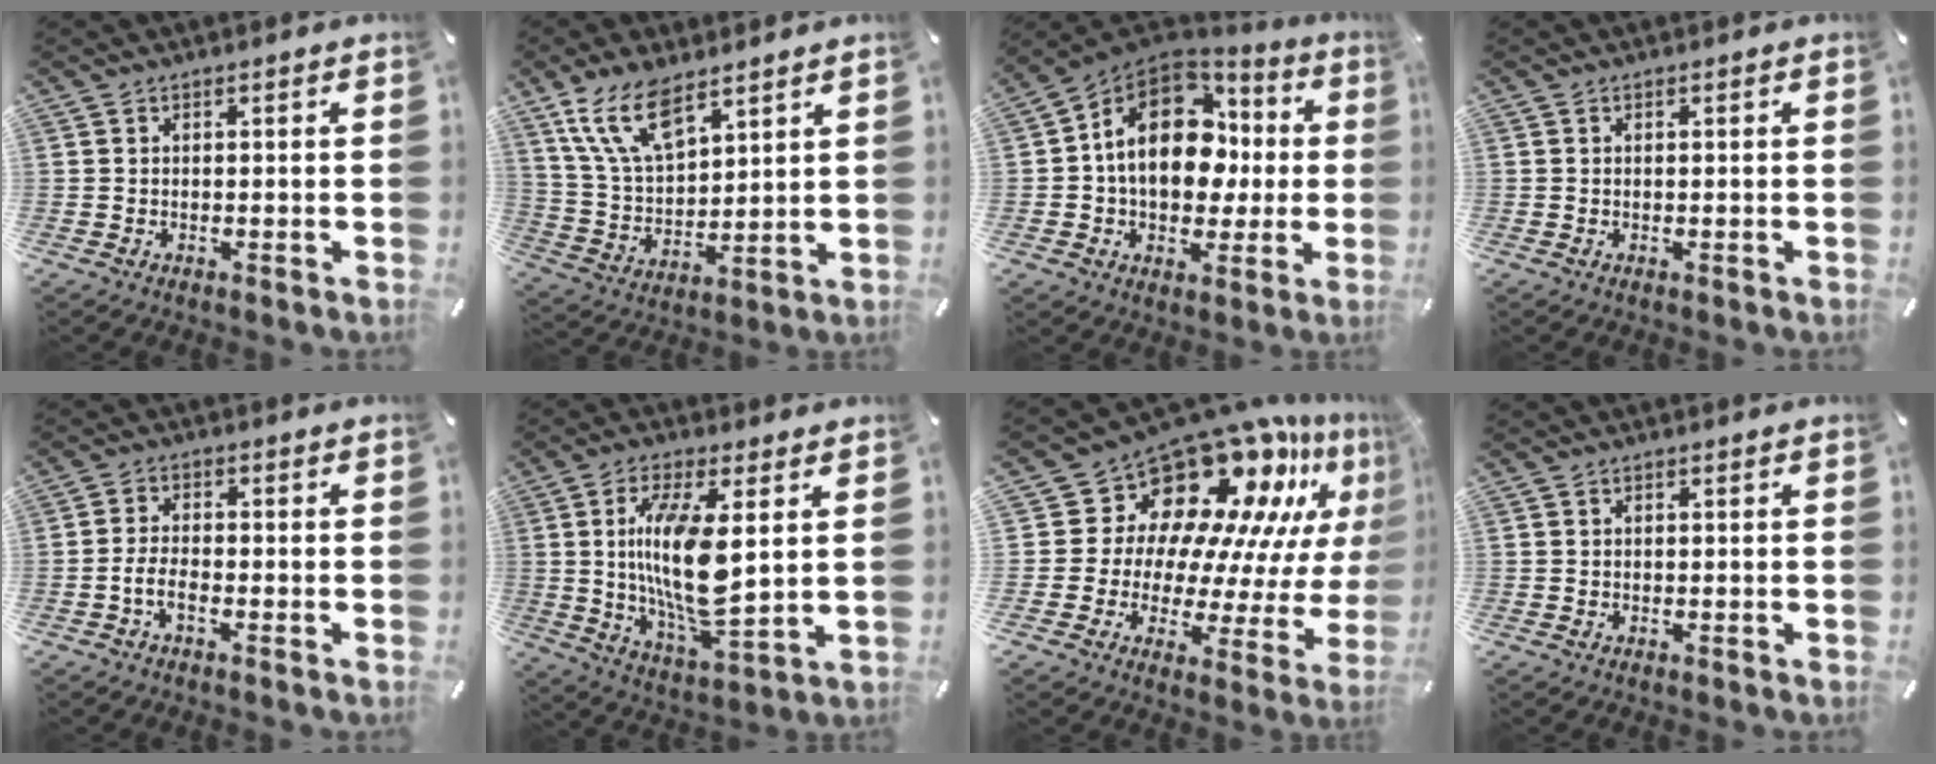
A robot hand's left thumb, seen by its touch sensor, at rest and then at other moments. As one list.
[{"total": 13.3, "force": [8.7, 6.1, 8.0], "torque": [-0.198, -0.031, 0.160]}, {"total": 17.9, "force": [2.2, 13.3, 11.7], "torque": [-0.198, -0.001, 0.044]}, {"total": 0.0}, {"total": 3.9, "force": [-1.8, 1.7, 3.0], "torque": [-0.058, 0.009, -0.033]}, {"total": 16.2, "force": [2.6, 5.4, 15.1], "torque": [-0.302, -0.030, 0.032]}, {"total": 18.2, "force": [13.8, 9.7, 7.0], "torque": [-0.094, -0.147, 0.235]}, {"total": 0.0}]